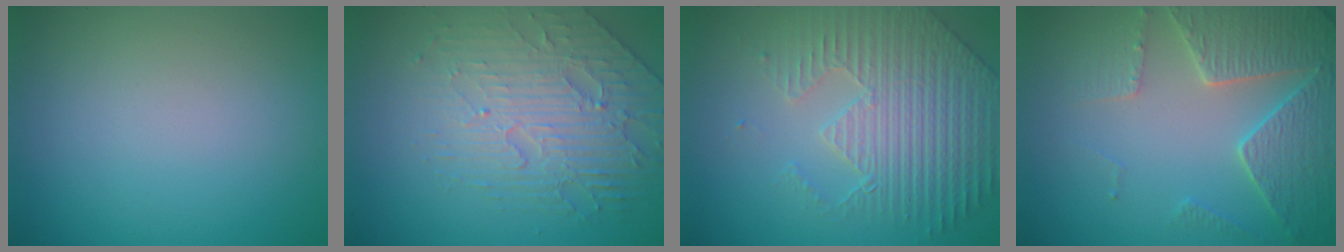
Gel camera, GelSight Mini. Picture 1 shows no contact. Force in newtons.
{"total": 4.3, "press": 4.0, "slide": 1.7}
{"total": 4.7, "press": 4.6, "slide": 1.1}
{"total": 5.0, "press": 4.5, "slide": 2.2}